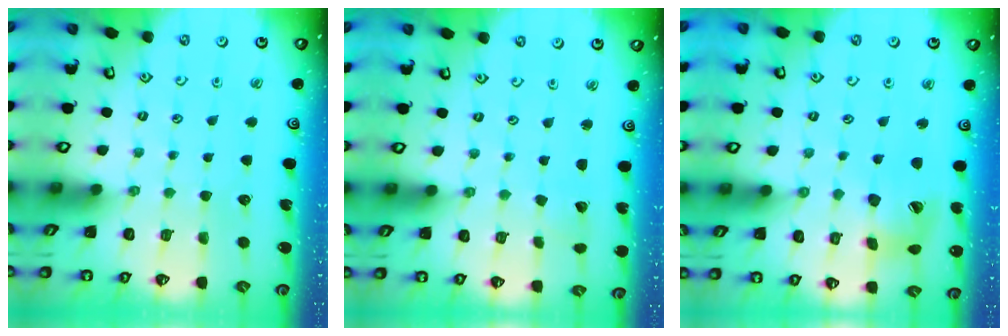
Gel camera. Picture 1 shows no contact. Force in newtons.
{"total": 1.1, "press": 1.1, "slide": 0.1}
{"total": 14.7, "press": 14.5, "slide": 2.1}